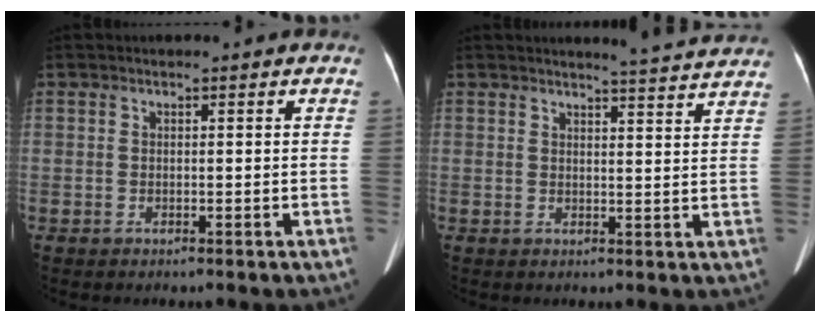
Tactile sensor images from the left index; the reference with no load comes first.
{"total": 7.4, "force": [7.2, -0.7, 1.5], "torque": [-0.032, -0.012, 0.074]}